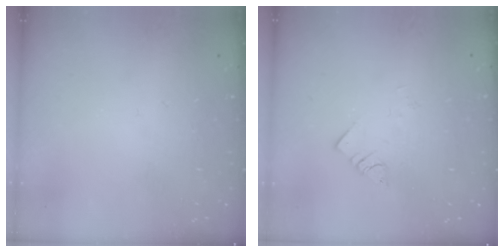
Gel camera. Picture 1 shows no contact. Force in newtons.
{"total": 2.9, "press": 2.8, "slide": 0.6}